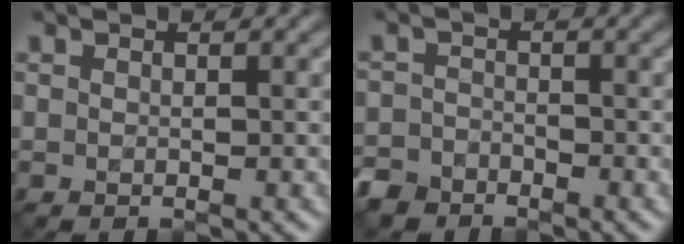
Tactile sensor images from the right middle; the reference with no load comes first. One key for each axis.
{"total": 2.7, "fx": -2.3, "fy": 1.3, "fz": -0.2, "tx": 0.001, "ty": -0.004, "tz": -0.053}